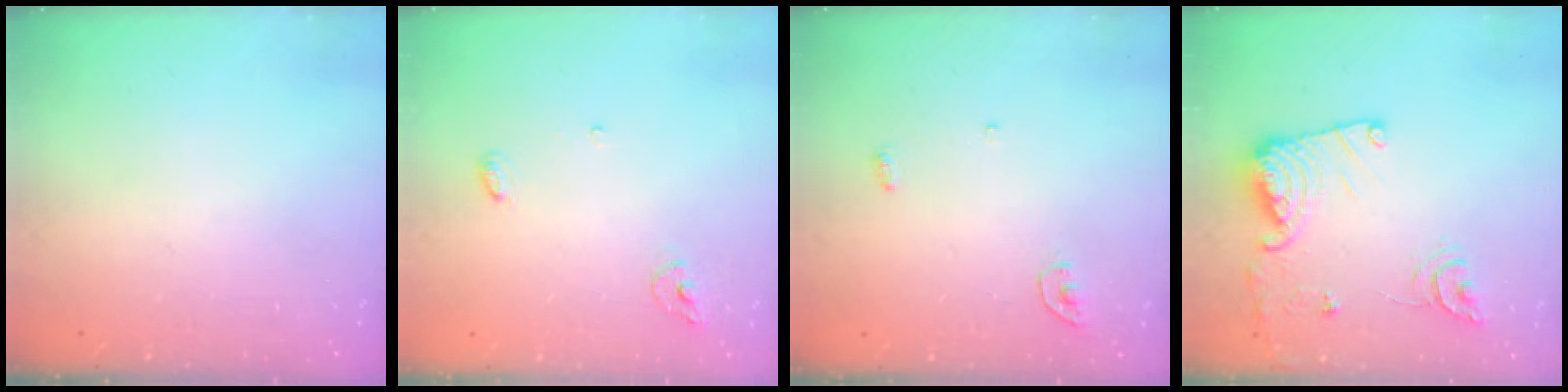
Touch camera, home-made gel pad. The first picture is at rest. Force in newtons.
{"total": 5.0, "press": 5.0, "slide": 0.4}
{"total": 3.8, "press": 3.8, "slide": 0.3}
{"total": 14.7, "press": 14.7, "slide": 0.7}